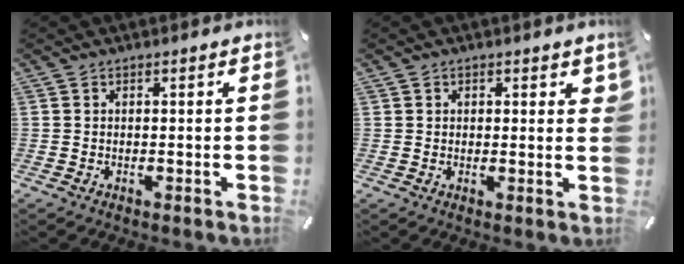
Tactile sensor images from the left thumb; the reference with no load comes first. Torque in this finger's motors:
{"motor_torque": [0.13, -0.35, -0.04, 0.18, -0.06]}